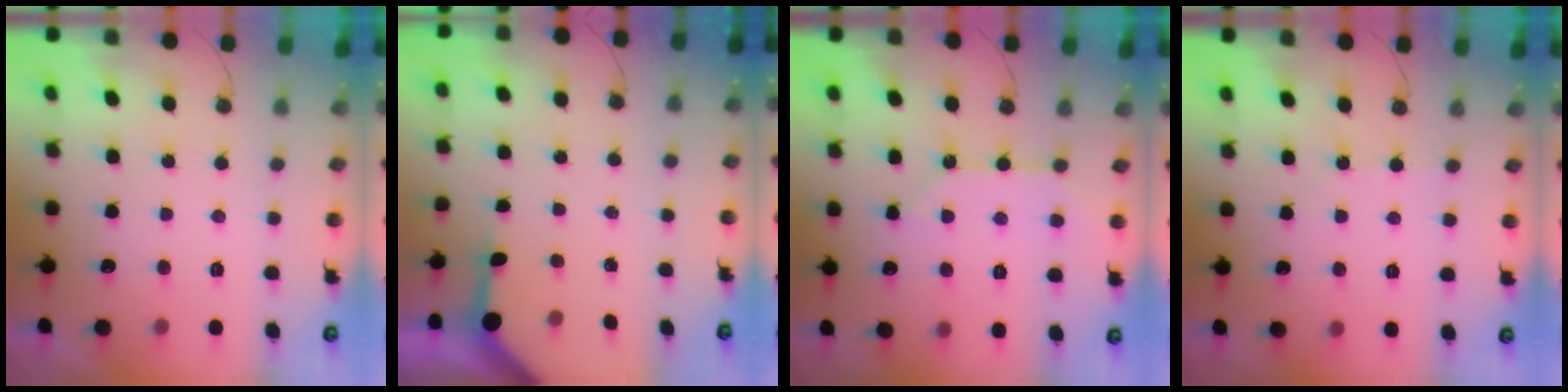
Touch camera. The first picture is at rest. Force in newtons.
{"total": 3.6, "press": 3.6, "slide": 0.3}
{"total": 8.1, "press": 8.1, "slide": 0.8}
{"total": 1.0, "press": 1.0, "slide": 0.2}